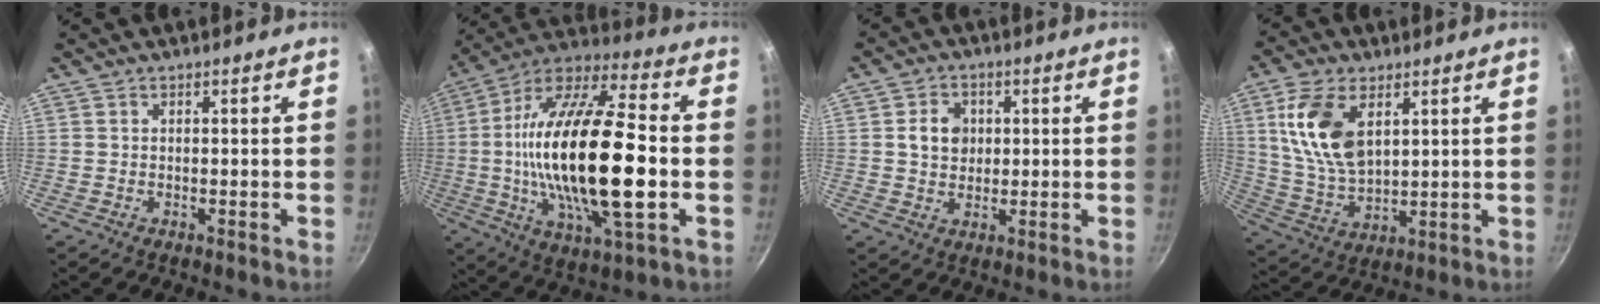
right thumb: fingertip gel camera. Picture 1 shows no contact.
{"total": 28.2, "force": [-2.0, 9.9, 26.3], "torque": [-0.489, 0.016, -0.044]}
{"total": 5.7, "force": [0.9, 4.8, 3.0], "torque": [-0.027, 0.003, 0.011]}
{"total": 13.7, "force": [4.7, 7.7, 10.3], "torque": [-0.190, -0.021, 0.100]}